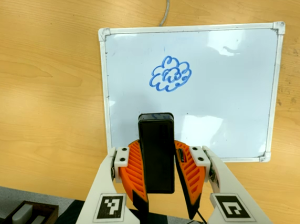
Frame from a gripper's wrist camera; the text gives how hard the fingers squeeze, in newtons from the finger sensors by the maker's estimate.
{"total": 9.3, "left": 8.1, "right": 10.6}